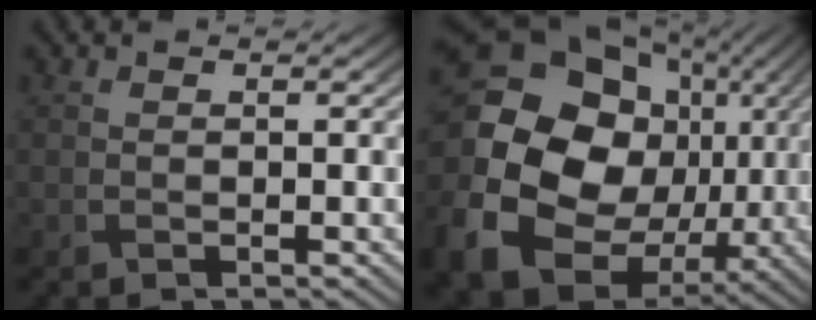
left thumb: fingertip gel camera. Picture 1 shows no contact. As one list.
[{"total": 21.7, "force": [-2.0, 18.5, 11.1], "torque": [-0.269, -0.051, -0.030]}]